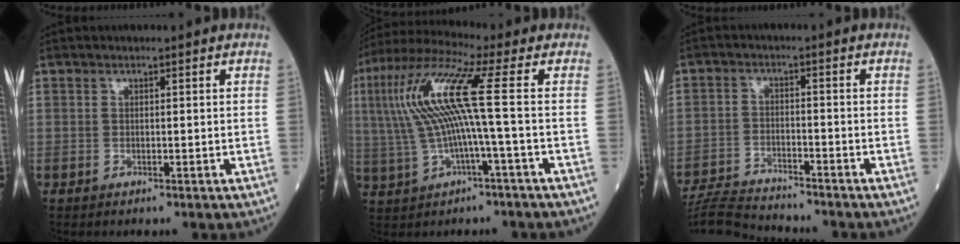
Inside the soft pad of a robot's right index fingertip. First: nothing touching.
{"total": 12.7, "force": [0.9, -0.3, 12.6], "torque": [-0.270, 0.026, 0.015]}
{"total": 8.3, "force": [-8.2, -0.1, 1.3], "torque": [-0.026, -0.013, -0.149]}